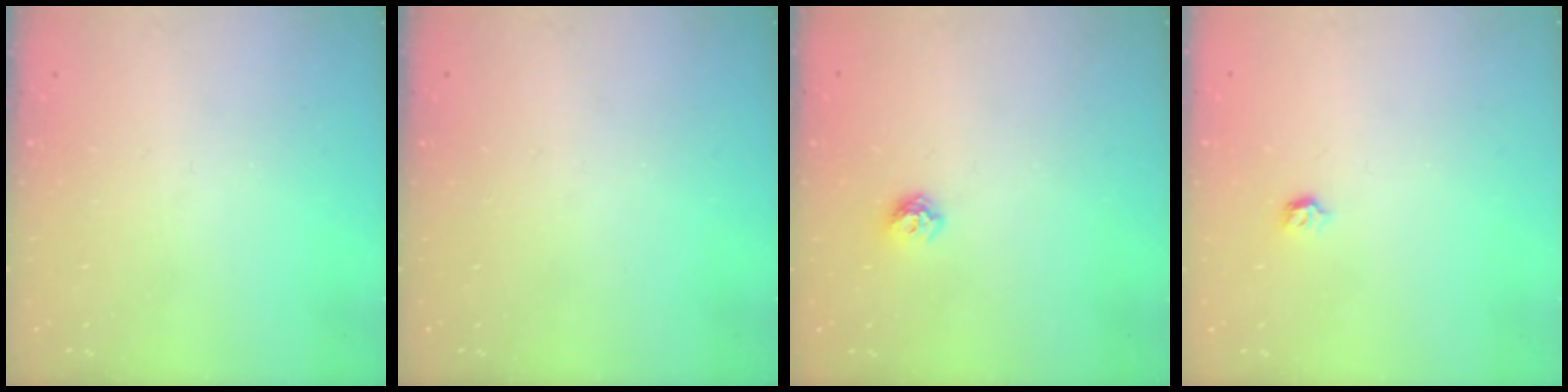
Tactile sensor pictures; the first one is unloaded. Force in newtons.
{"total": 0.0}
{"total": 6.8, "press": 6.7, "slide": 1.0}
{"total": 4.0, "press": 3.9, "slide": 0.7}